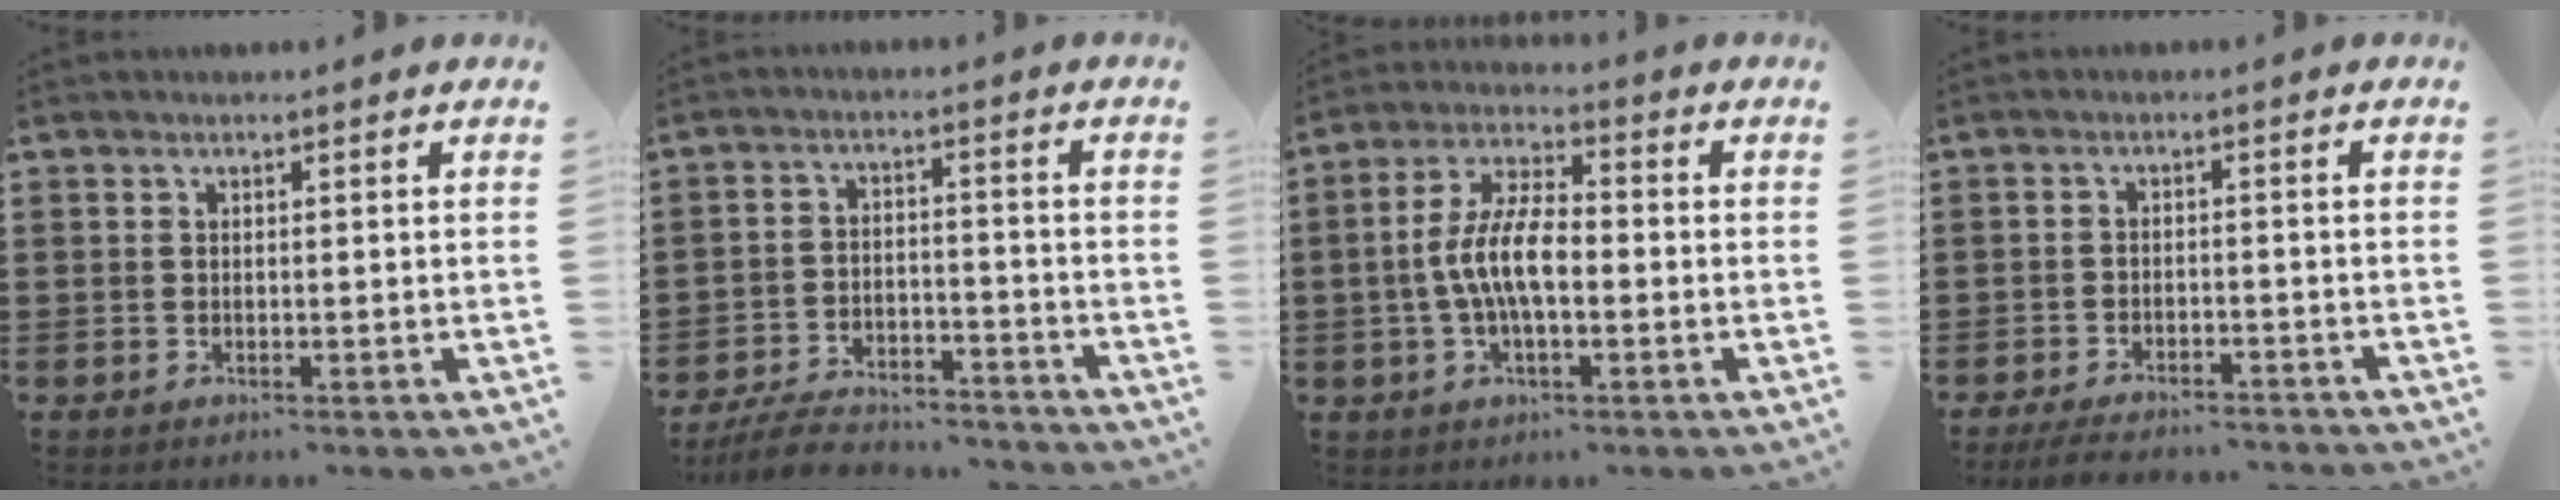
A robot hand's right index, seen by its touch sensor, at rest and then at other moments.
{"total": 6.7, "force": [-6.2, 1.3, 2.0], "torque": [-0.038, 0.012, -0.118]}
{"total": 8.4, "force": [-1.2, 3.5, 7.6], "torque": [-0.168, 0.000, -0.028]}
{"total": 3.5, "force": [-3.4, 0.4, 0.8], "torque": [-0.020, -0.002, -0.069]}